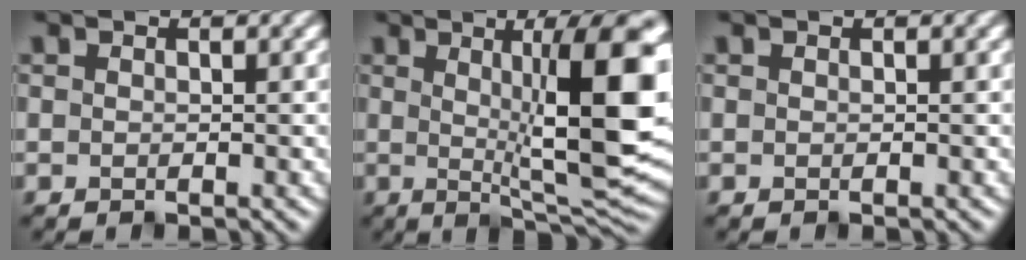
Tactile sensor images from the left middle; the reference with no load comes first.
{"total": 13.0, "force": [2.0, 2.8, 12.5], "torque": [-0.162, -0.008, 0.036]}
{"total": 0.0}